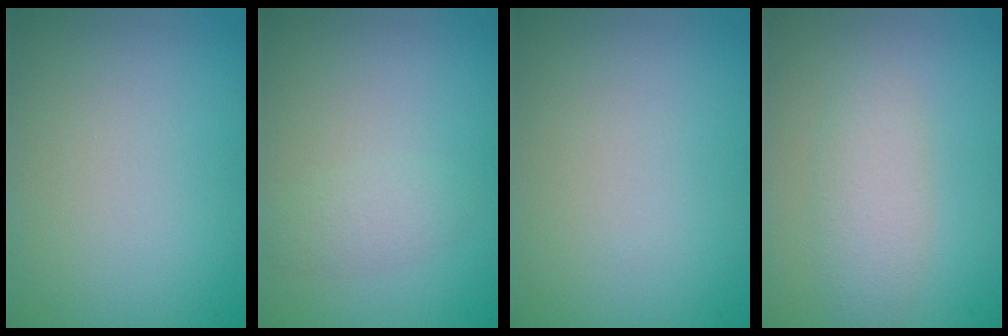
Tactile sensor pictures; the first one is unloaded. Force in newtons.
{"total": 1.5, "press": 1.5, "slide": 0.1}
{"total": 0.0}
{"total": 2.6, "press": 2.6, "slide": 0.1}